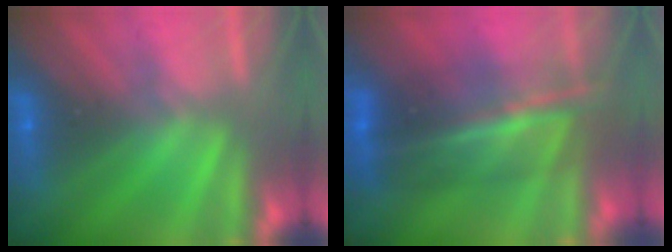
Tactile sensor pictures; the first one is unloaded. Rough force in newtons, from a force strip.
{"total": 6.6}